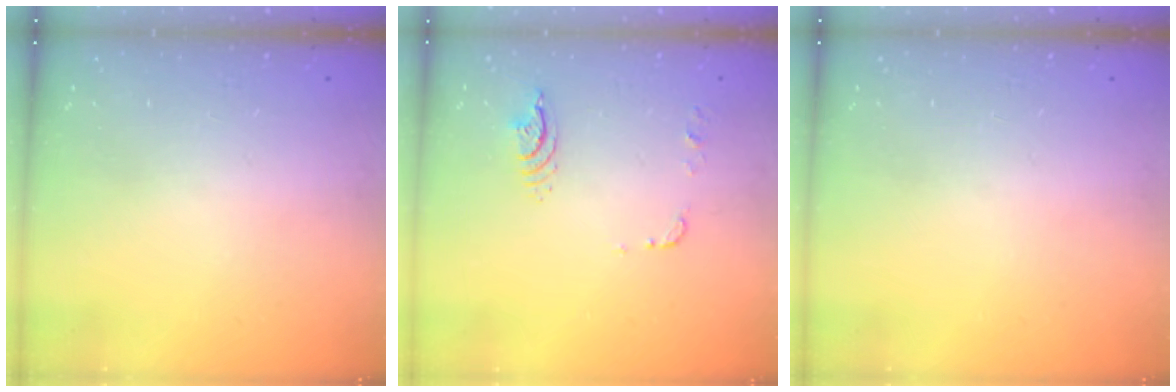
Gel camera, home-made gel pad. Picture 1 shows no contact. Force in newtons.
{"total": 6.7, "press": 6.7, "slide": 0.5}
{"total": 0.0}